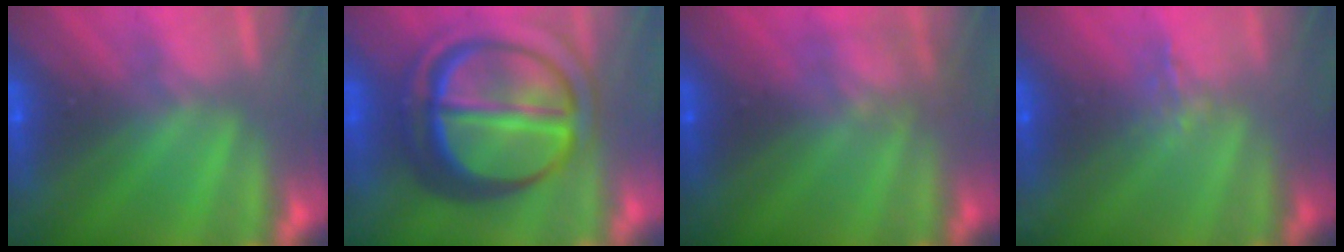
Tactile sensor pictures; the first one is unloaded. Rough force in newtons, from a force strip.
{"total": 7.2}
{"total": 2.4}
{"total": 1.2}